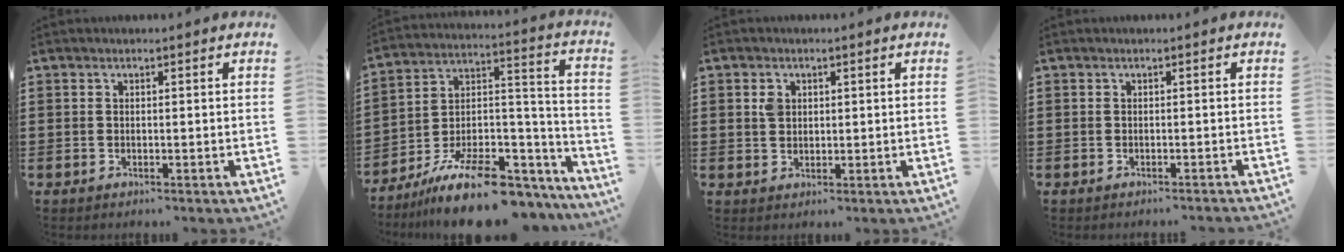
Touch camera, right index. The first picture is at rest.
{"total": 13.9, "force": [-10.0, 5.0, 8.2], "torque": [-0.131, 0.041, -0.170]}
{"total": 2.0, "force": [0.7, 1.4, 1.1], "torque": [-0.026, 0.007, 0.013]}
{"total": 0.7, "force": [-0.7, -0.1, 0.0], "torque": [-0.001, -0.004, -0.015]}